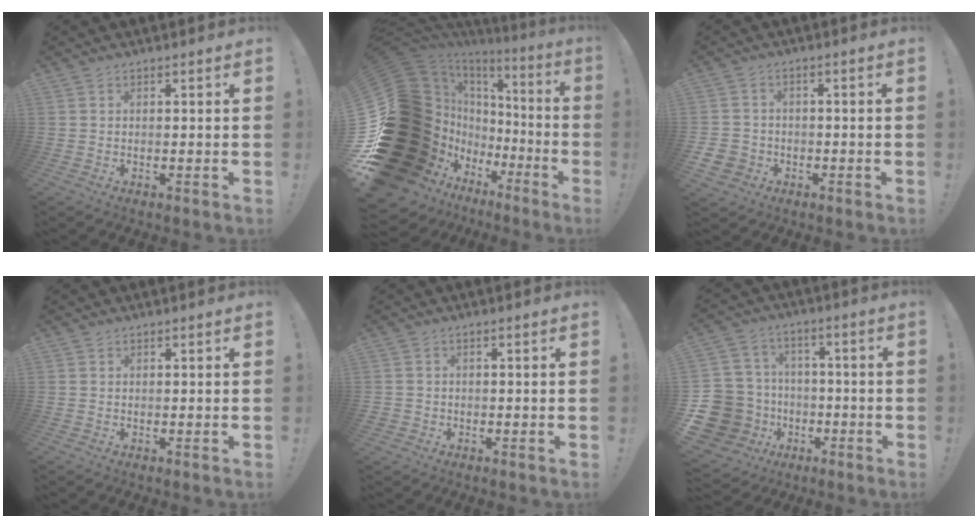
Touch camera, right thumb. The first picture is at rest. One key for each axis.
{"total": 29.3, "fx": -3.9, "fy": 20.8, "fz": 20.3, "tx": -0.325, "ty": -0.048, "tz": 0.038}
{"total": 4.7, "fx": -1.9, "fy": 4.1, "fz": 1.4, "tx": -0.034, "ty": 0.007, "tz": -0.038}
{"total": 0.0}
{"total": 1.3, "fx": -0.3, "fy": 1.2, "fz": 0.4, "tx": -0.007, "ty": 0.001, "tz": -0.006}
{"total": 16.5, "fx": -4.4, "fy": 14.6, "fz": 6.5, "tx": -0.137, "ty": 0.029, "tz": -0.040}